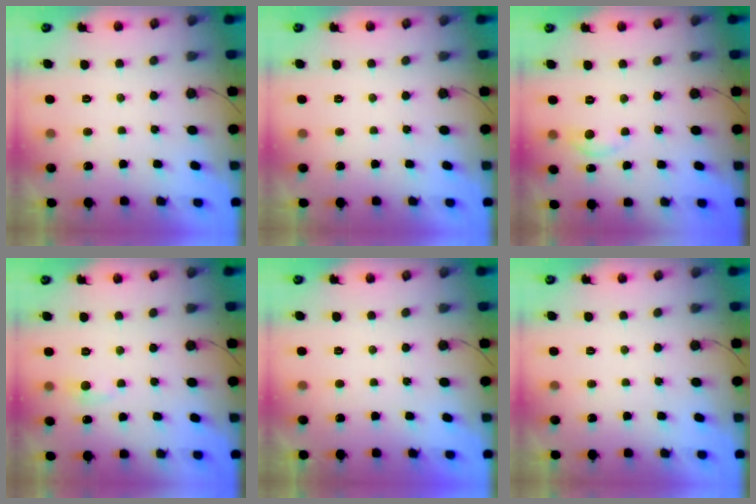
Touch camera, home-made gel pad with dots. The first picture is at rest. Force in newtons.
{"total": 0.0}
{"total": 3.6, "press": 3.6, "slide": 0.4}
{"total": 5.0, "press": 5.0, "slide": 0.7}
{"total": 0.0}
{"total": 0.0}